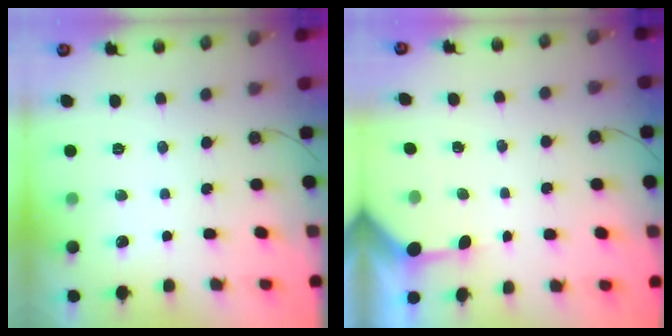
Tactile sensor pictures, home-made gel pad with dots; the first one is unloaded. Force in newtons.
{"total": 3.2, "press": 3.2, "slide": 0.4}